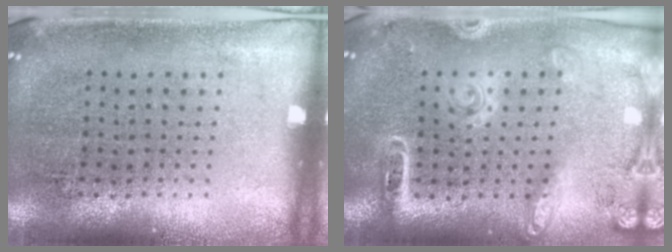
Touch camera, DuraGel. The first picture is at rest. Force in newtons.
{"total": 1.8, "press": 1.7, "slide": 0.7}